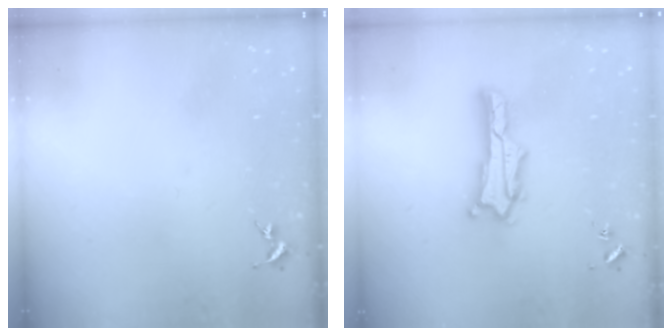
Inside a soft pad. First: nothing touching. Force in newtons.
{"total": 2.7, "press": 2.7, "slide": 0.4}